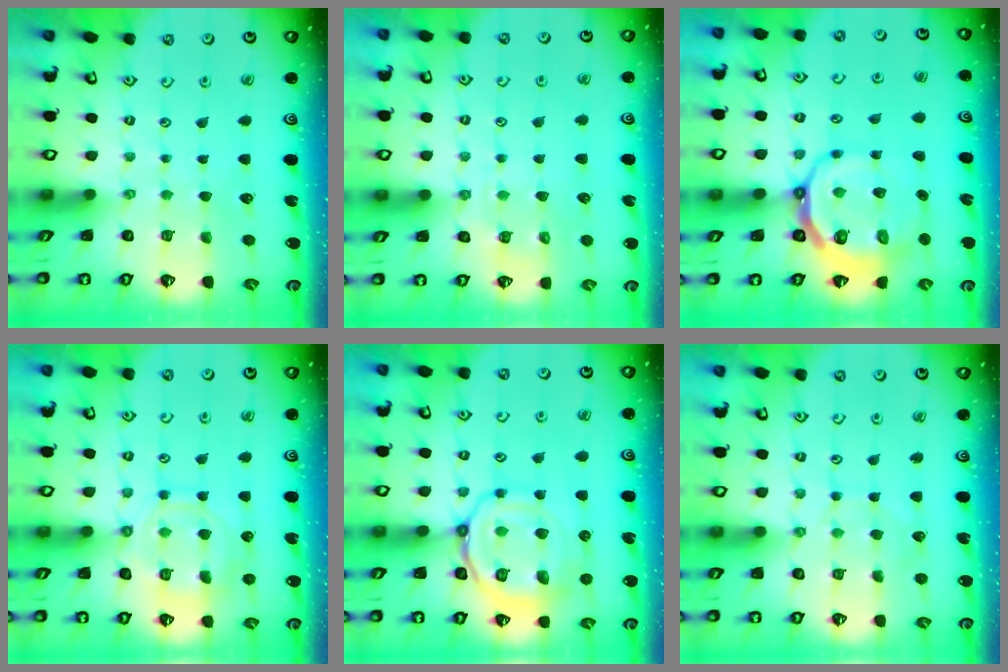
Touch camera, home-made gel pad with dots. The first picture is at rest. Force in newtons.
{"total": 4.5, "press": 4.4, "slide": 0.6}
{"total": 13.0, "press": 12.4, "slide": 3.7}
{"total": 11.7, "press": 11.6, "slide": 1.2}
{"total": 15.5, "press": 15.4, "slide": 1.7}
{"total": 5.1, "press": 5.1, "slide": 0.5}